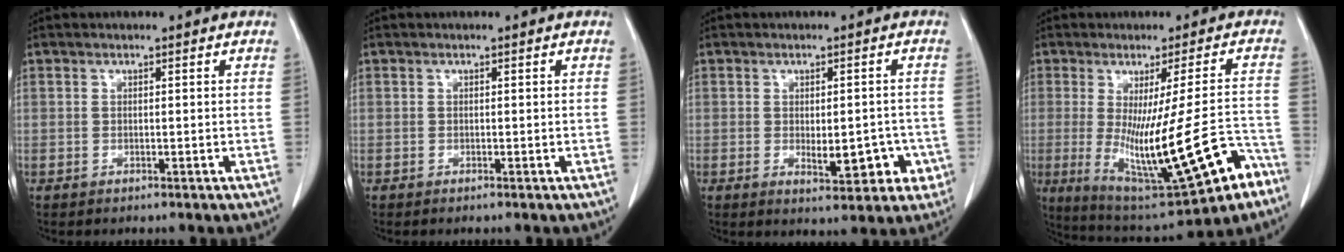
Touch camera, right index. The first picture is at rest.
{"total": 0.0}
{"total": 6.9, "force": [-1.7, 3.2, 5.9], "torque": [-0.067, 0.005, -0.012]}
{"total": 20.0, "force": [-7.4, 3.0, 18.3], "torque": [-0.278, -0.026, -0.095]}